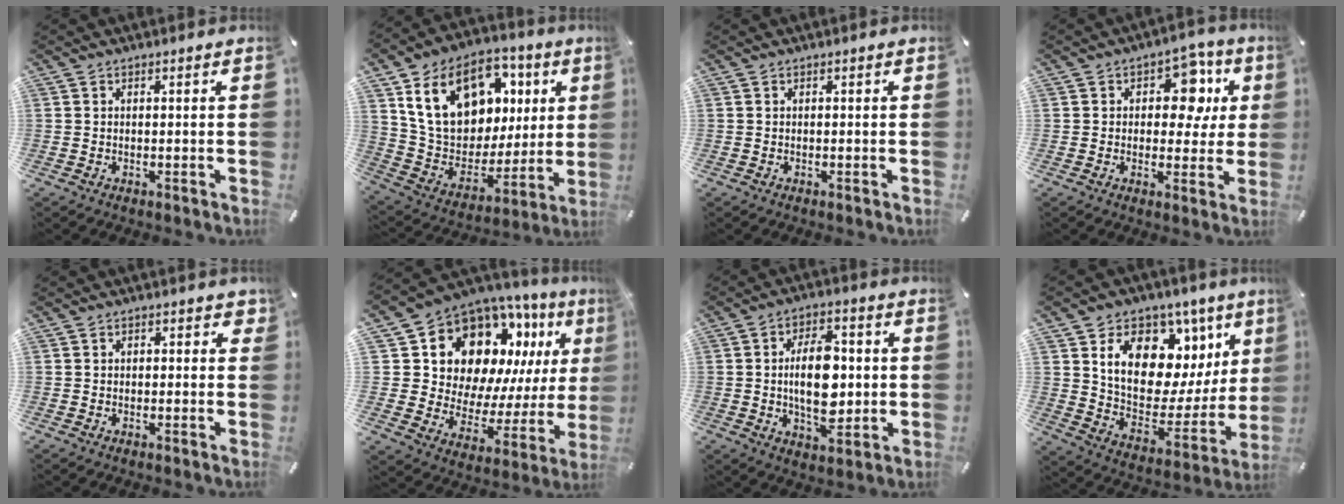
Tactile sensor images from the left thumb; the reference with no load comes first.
{"total": 20.7, "force": [8.4, 14.9, 11.7], "torque": [-0.210, -0.030, 0.156]}
{"total": 0.0}
{"total": 11.4, "force": [3.2, 7.7, 7.8], "torque": [-0.091, -0.009, 0.050]}
{"total": 1.5, "force": [0.2, 1.2, 0.8], "torque": [-0.001, 0.000, -0.002]}
{"total": 15.3, "force": [9.4, 10.4, 6.1], "torque": [-0.094, -0.097, 0.173]}
{"total": 12.9, "force": [0.2, 7.5, 10.5], "torque": [-0.199, 0.002, 0.000]}
{"total": 16.9, "force": [8.5, 11.0, 9.7], "torque": [-0.151, -0.067, 0.150]}